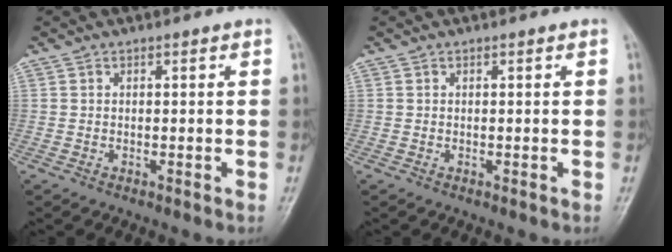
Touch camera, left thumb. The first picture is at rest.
{"total": 0.0}